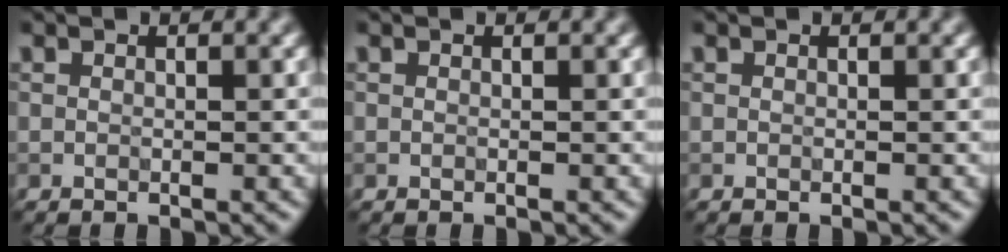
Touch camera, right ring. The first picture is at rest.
{"total": 0.0}
{"total": 0.0}